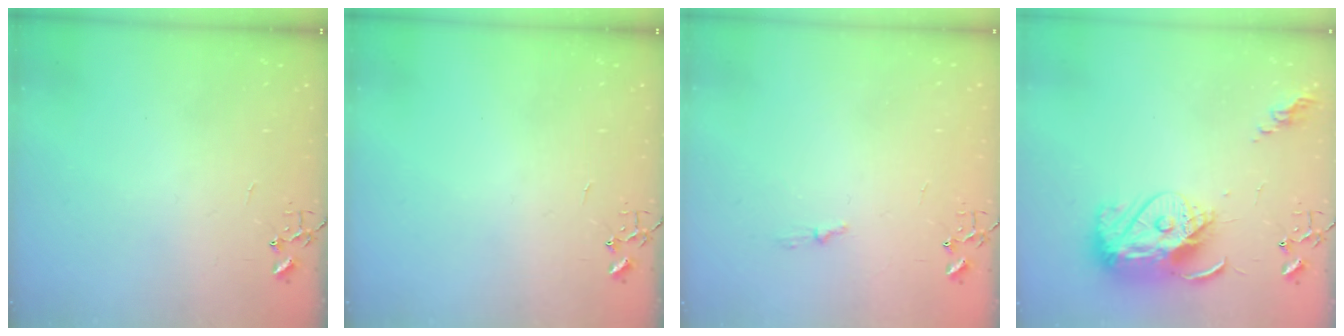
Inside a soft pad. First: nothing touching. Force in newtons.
{"total": 0.0}
{"total": 3.8, "press": 3.7, "slide": 0.5}
{"total": 15.1, "press": 15.0, "slide": 1.1}